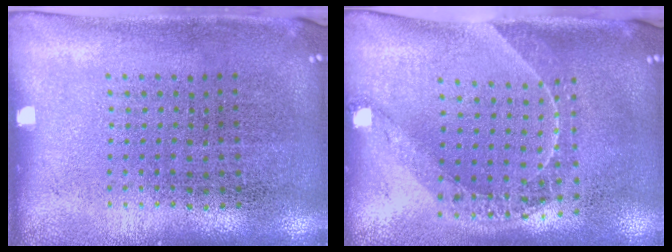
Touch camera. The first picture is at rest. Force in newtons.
{"total": 1.5, "press": 1.3, "slide": 0.8}